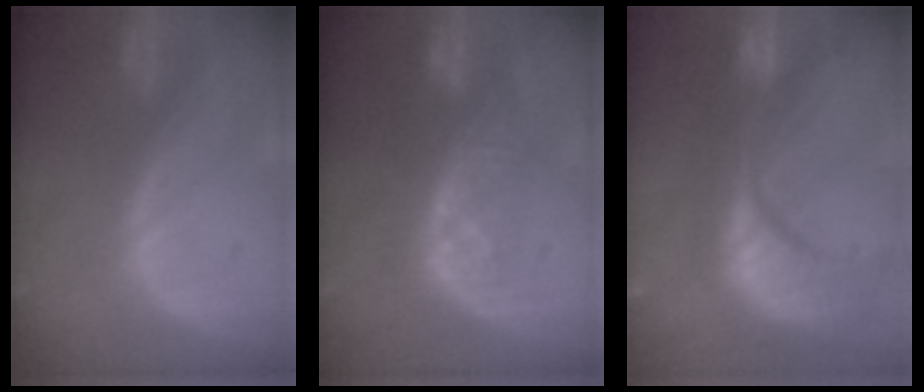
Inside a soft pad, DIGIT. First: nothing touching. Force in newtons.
{"total": 8.4, "press": 7.4, "slide": 3.9}
{"total": 15.3, "press": 12.1, "slide": 9.4}